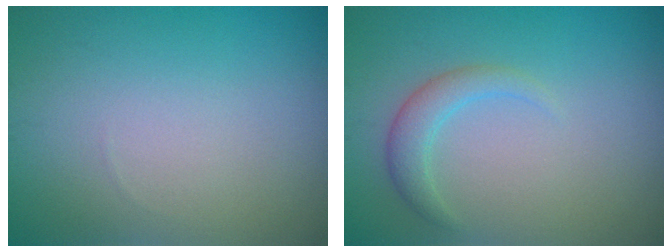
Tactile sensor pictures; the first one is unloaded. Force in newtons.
{"total": 2.0, "press": 2.0, "slide": 0.2}